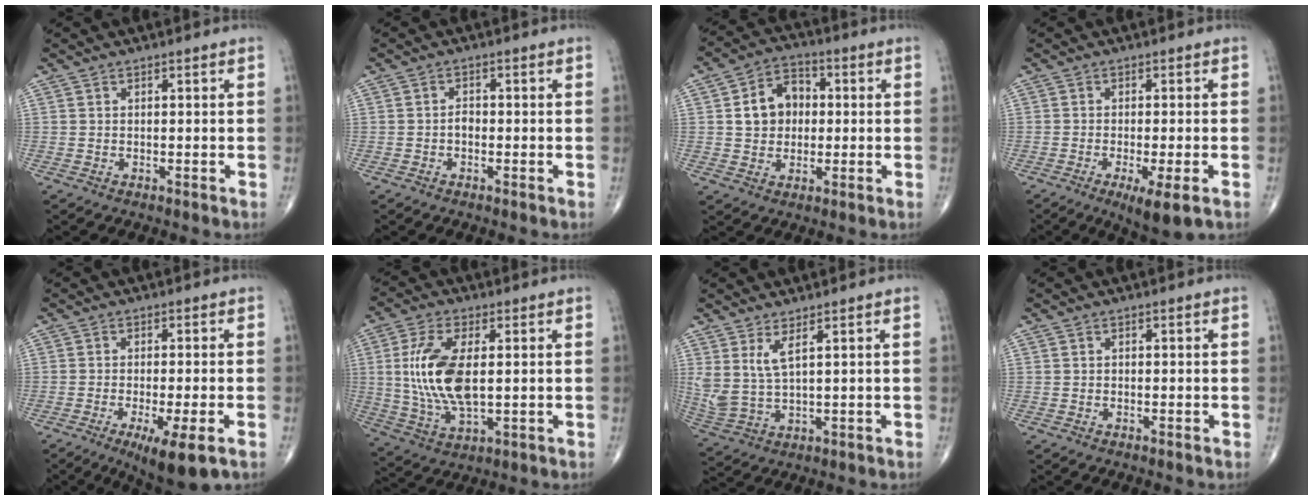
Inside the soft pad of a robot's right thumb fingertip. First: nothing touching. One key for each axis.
{"total": 1.4, "fx": -0.5, "fy": 0.9, "fz": 1.0, "tx": -0.009, "ty": 0.004, "tz": -0.012}
{"total": 9.1, "fx": 0.9, "fy": 7.2, "fz": 5.4, "tx": -0.063, "ty": 0.015, "tz": 0.007}
{"total": 6.7, "fx": -2.9, "fy": 1.2, "fz": 5.9, "tx": -0.095, "ty": -0.015, "tz": -0.045}
{"total": 9.0, "fx": -4.3, "fy": 1.6, "fz": 7.7, "tx": -0.124, "ty": -0.014, "tz": -0.064}
{"total": 13.8, "fx": 1.3, "fy": 6.3, "fz": 12.2, "tx": -0.258, "ty": -0.009, "tz": 0.031}
{"total": 5.9, "fx": 2.7, "fy": 1.8, "fz": 5.0, "tx": -0.122, "ty": -0.020, "tz": 0.068}
{"total": 0.0}